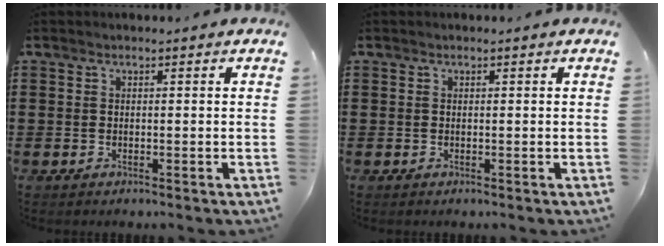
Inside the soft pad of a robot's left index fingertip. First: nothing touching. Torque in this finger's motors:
{"motor_torque": [-0.02, -0.01, 0.04, 0.00]}